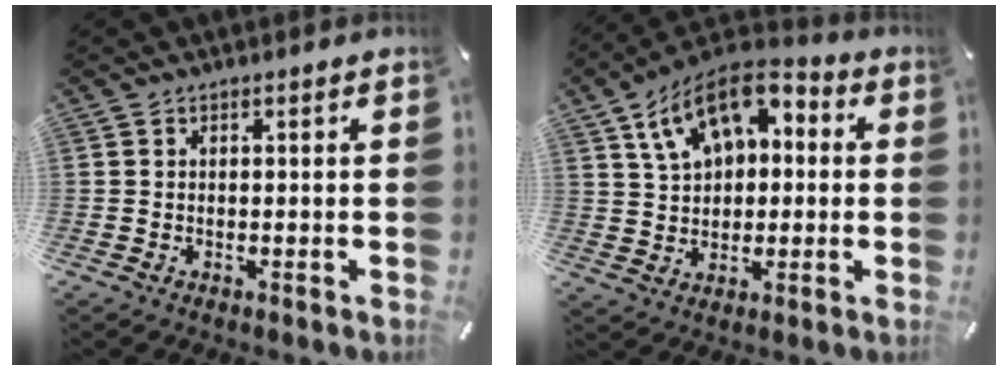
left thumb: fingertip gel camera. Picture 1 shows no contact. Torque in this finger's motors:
{"motor_torque": [1.18, 1.20, 1.46, -1.31, 0.21]}